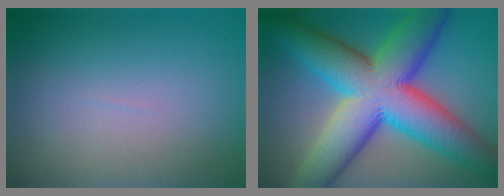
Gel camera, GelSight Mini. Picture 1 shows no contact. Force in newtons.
{"total": 15.4, "press": 15.4, "slide": 0.1}